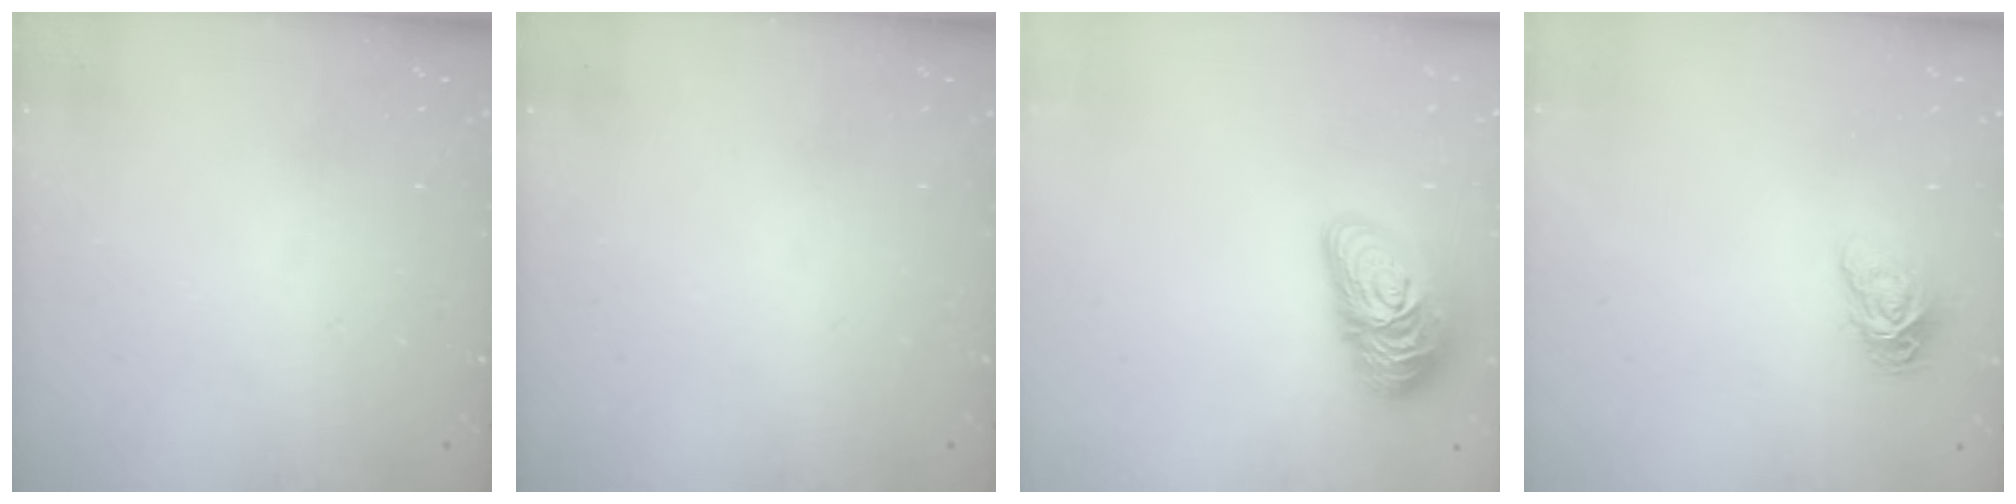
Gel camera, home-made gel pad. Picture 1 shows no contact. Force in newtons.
{"total": 0.0}
{"total": 14.2, "press": 14.2, "slide": 0.8}
{"total": 7.6, "press": 7.6, "slide": 0.7}